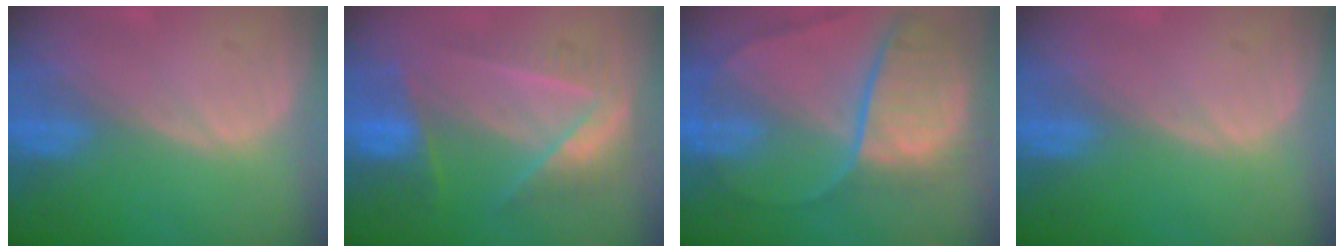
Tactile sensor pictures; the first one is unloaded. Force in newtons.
{"total": 7.1, "press": 7.1, "slide": 0.2}
{"total": 10.8, "press": 9.0, "slide": 6.0}
{"total": 0.0}